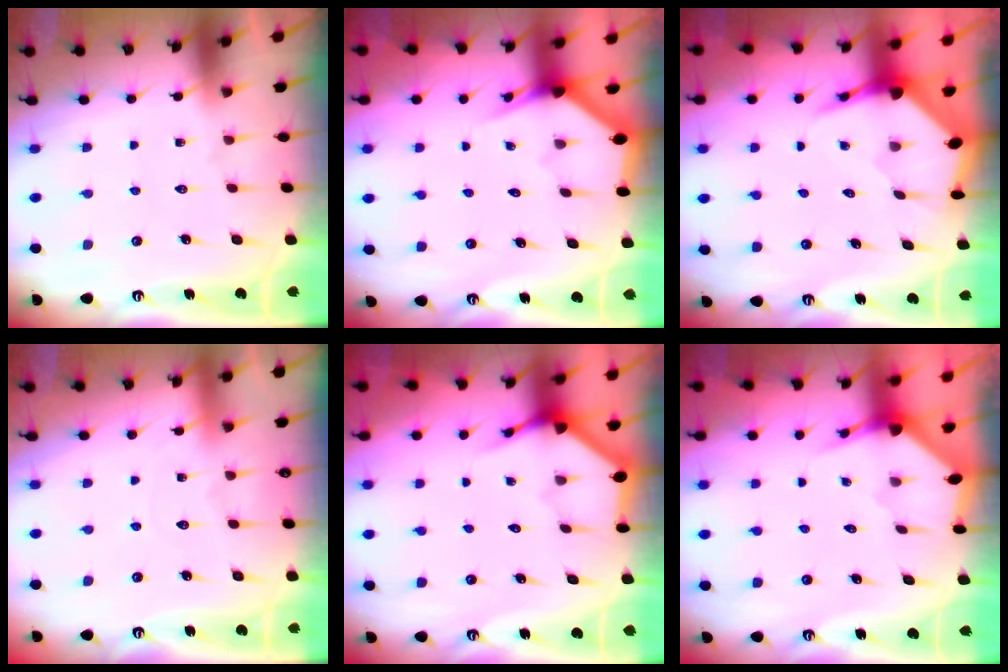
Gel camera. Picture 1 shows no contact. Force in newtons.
{"total": 3.1, "press": 3.1, "slide": 0.1}
{"total": 4.3, "press": 4.3, "slide": 0.5}
{"total": 2.5, "press": 2.4, "slide": 0.3}
{"total": 3.7, "press": 3.7, "slide": 0.4}
{"total": 2.8, "press": 2.8, "slide": 0.2}